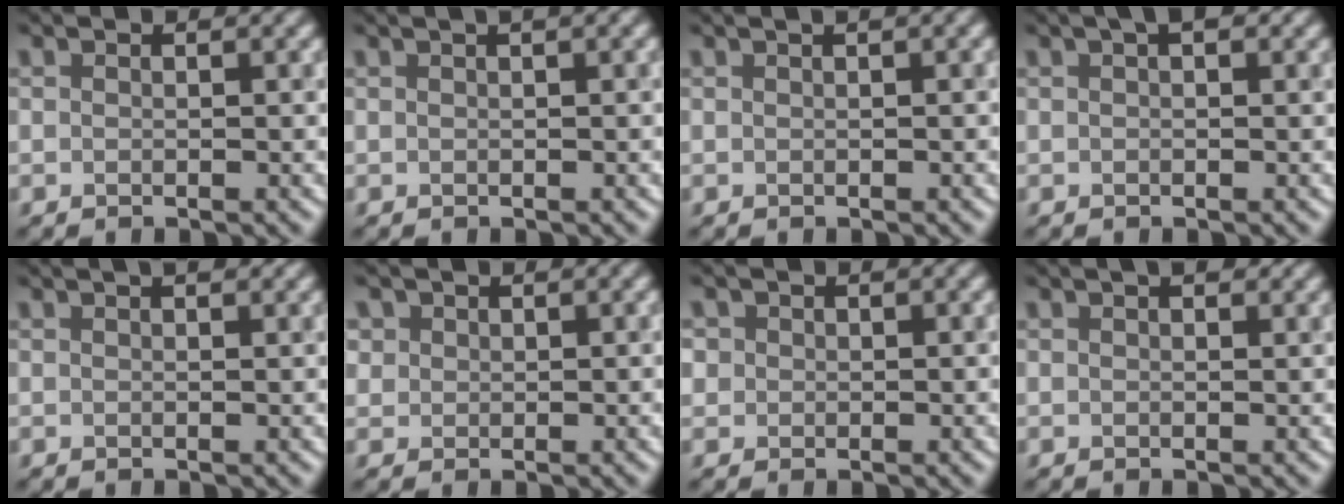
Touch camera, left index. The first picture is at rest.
{"total": 2.9, "force": [1.5, 1.1, 2.2], "torque": [-0.015, 0.008, 0.007]}
{"total": 2.9, "force": [1.4, 1.3, 2.3], "torque": [-0.013, 0.015, 0.007]}
{"total": 1.6, "force": [0.9, 0.5, 1.2], "torque": [-0.013, 0.005, 0.014]}
{"total": 2.1, "force": [1.5, 0.7, 1.3], "torque": [-0.007, 0.001, 0.007]}
{"total": 1.6, "force": [0.7, 1.3, 0.3], "torque": [-0.007, -0.004, 0.019]}
{"total": 1.2, "force": [0.4, 1.1, 0.2], "torque": [0.002, 0.000, 0.002]}
{"total": 1.6, "force": [1.2, 0.5, 0.9], "torque": [-0.011, -0.001, 0.014]}